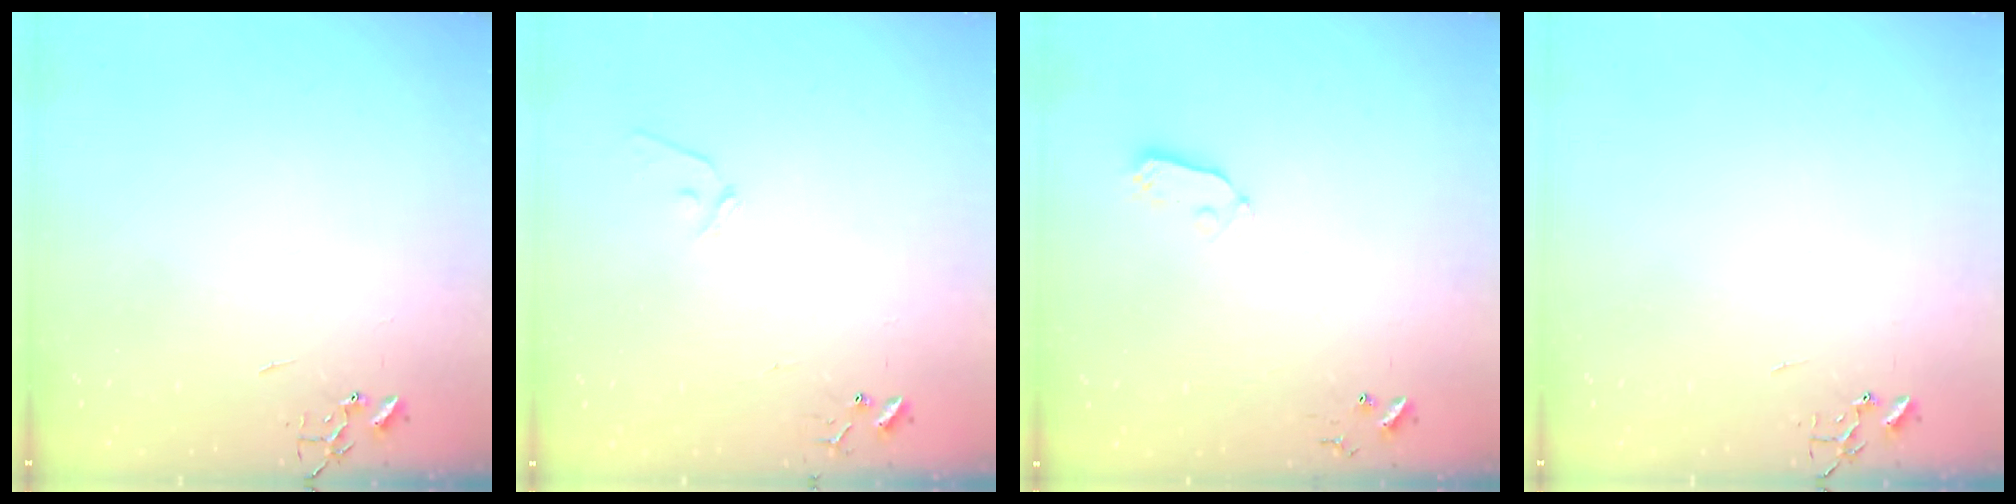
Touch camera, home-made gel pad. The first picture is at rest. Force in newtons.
{"total": 8.1, "press": 8.0, "slide": 0.8}
{"total": 5.6, "press": 5.6, "slide": 0.3}
{"total": 0.0}